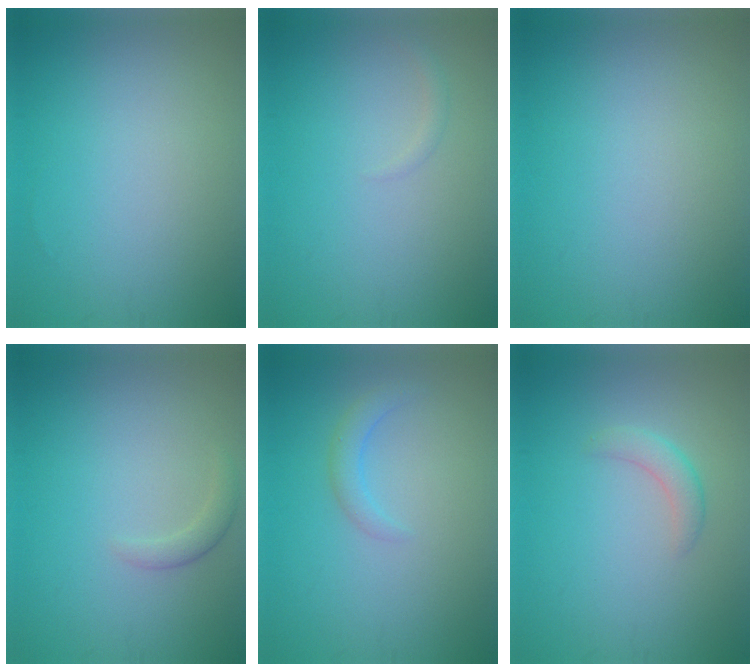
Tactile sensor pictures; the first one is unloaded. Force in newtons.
{"total": 0.7, "press": 0.7, "slide": 0.1}
{"total": 0.0}
{"total": 1.2, "press": 1.2, "slide": 0.1}
{"total": 1.6, "press": 1.6, "slide": 0.2}
{"total": 1.8, "press": 1.8, "slide": 0.0}